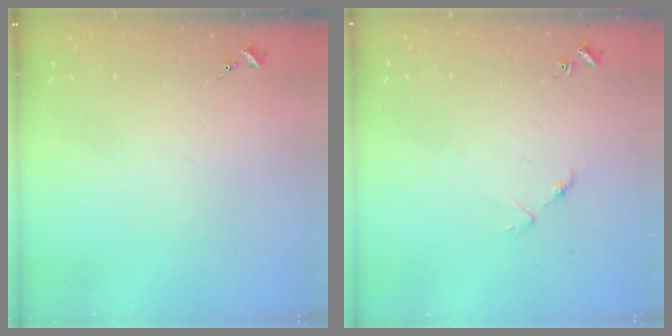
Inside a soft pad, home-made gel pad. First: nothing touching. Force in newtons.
{"total": 3.8, "press": 3.8, "slide": 0.5}